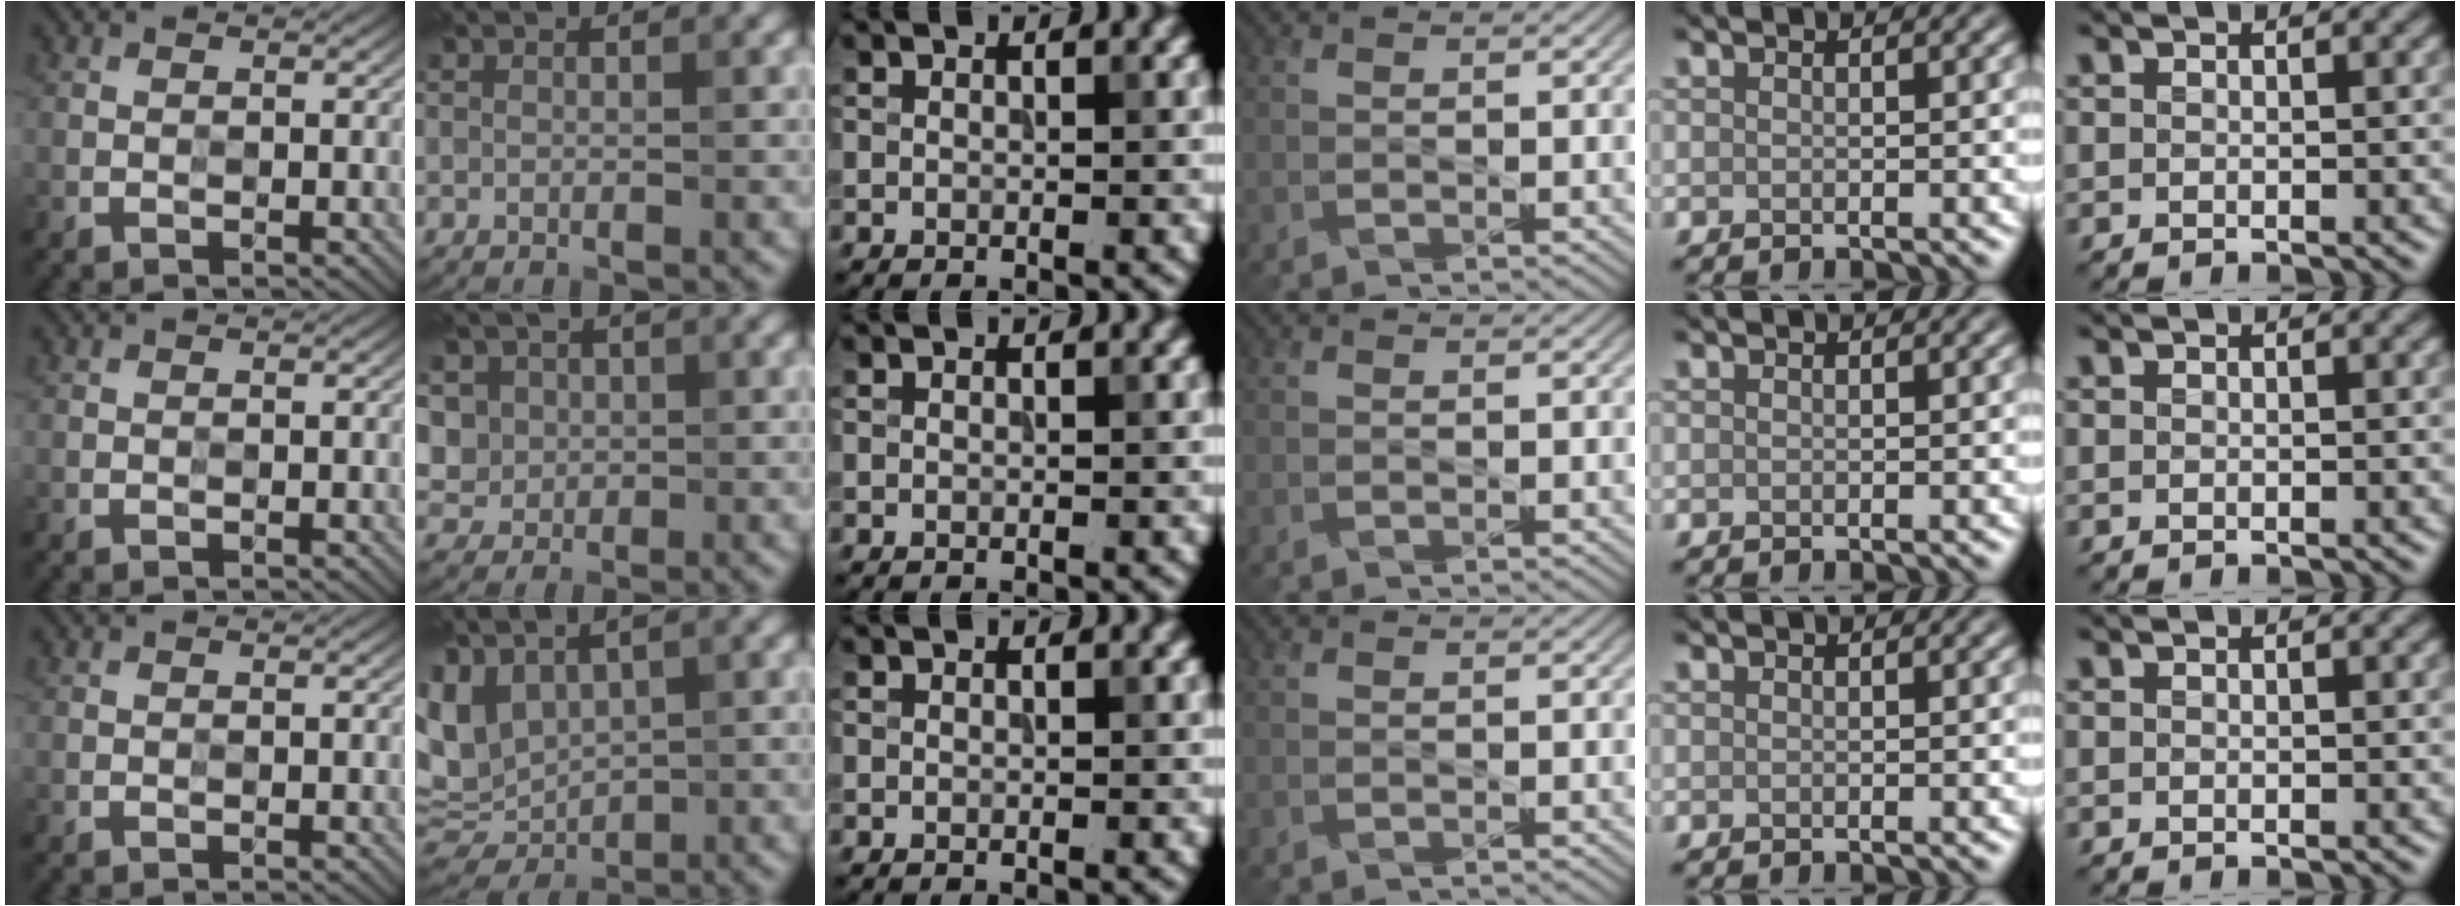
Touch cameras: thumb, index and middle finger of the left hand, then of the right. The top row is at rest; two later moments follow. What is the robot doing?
{"motion": "press", "object": "sticky note"}